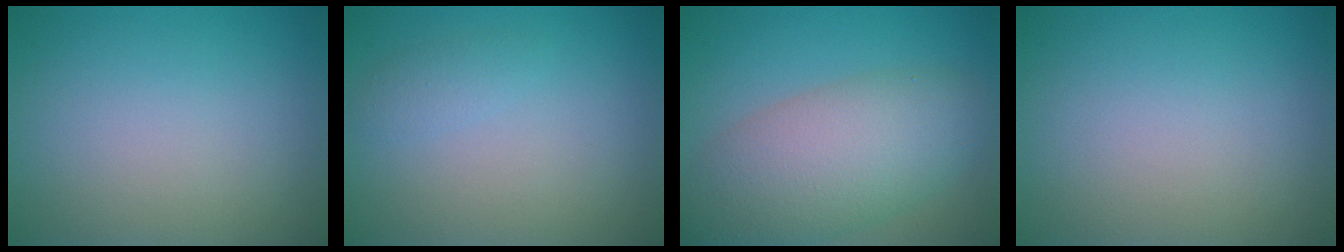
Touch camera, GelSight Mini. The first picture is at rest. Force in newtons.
{"total": 1.1, "press": 1.1, "slide": 0.0}
{"total": 7.7, "press": 7.7, "slide": 0.2}
{"total": 0.0}